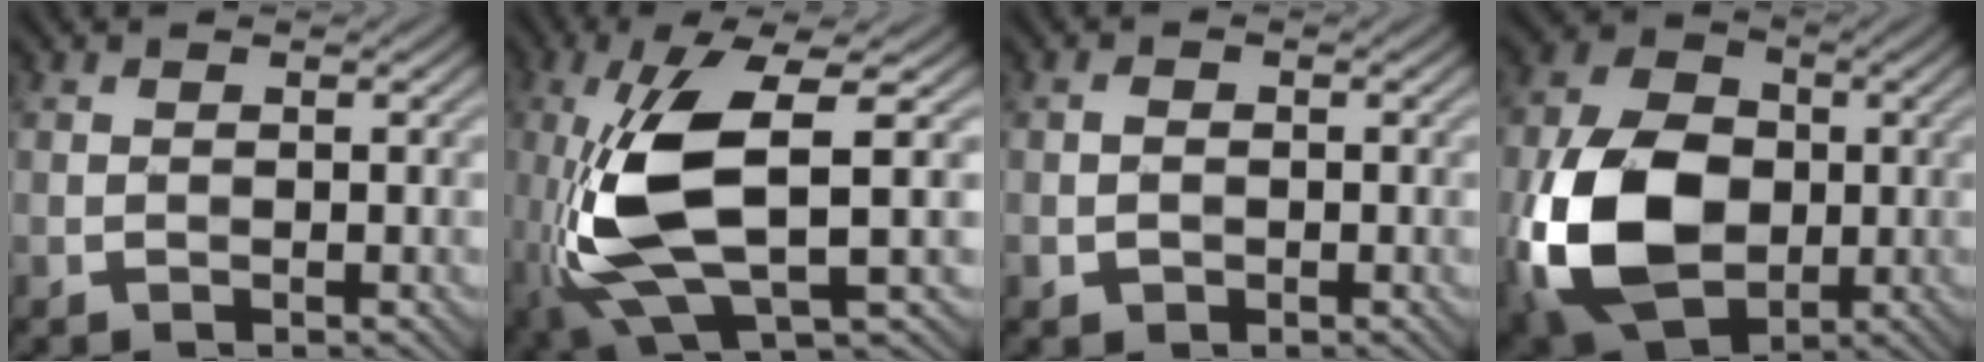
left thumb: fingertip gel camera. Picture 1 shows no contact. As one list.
[{"total": 11.4, "force": [-1.3, 3.6, 10.8], "torque": [-0.239, -0.003, -0.022]}, {"total": 1.5, "force": [-0.4, 1.2, 0.8], "torque": [-0.018, 0.000, -0.009]}, {"total": 15.7, "force": [-3.0, 11.0, 10.7], "torque": [-0.259, -0.011, -0.070]}]